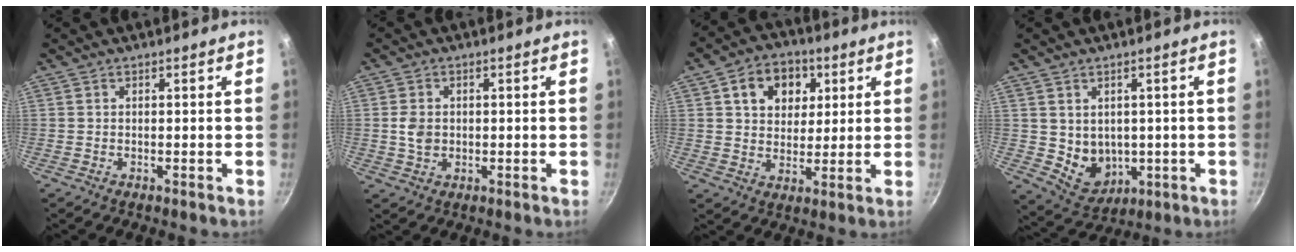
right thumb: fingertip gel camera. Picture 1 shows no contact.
{"total": 4.0, "force": [0.1, 3.2, 2.5], "torque": [-0.039, 0.002, 0.003]}
{"total": 11.3, "force": [4.1, 8.7, 5.9], "torque": [-0.060, -0.005, 0.060]}
{"total": 7.7, "force": [0.3, 6.3, 4.3], "torque": [-0.048, -0.014, 0.029]}